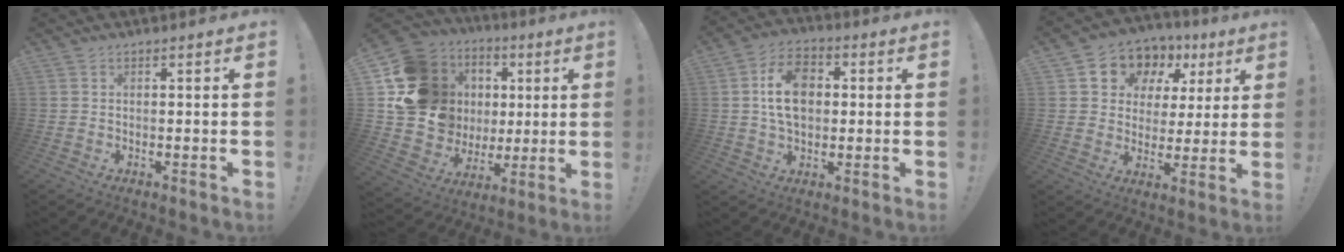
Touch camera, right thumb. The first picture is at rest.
{"total": 20.8, "force": [5.1, 18.0, 9.1], "torque": [-0.145, -0.021, 0.141]}
{"total": 12.9, "force": [1.4, 9.1, 9.0], "torque": [-0.142, 0.011, 0.026]}
{"total": 10.0, "force": [4.7, 8.1, 3.5], "torque": [-0.061, -0.032, 0.090]}